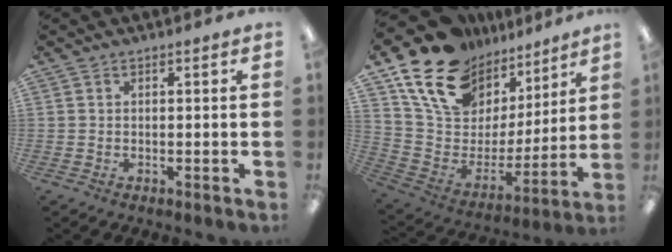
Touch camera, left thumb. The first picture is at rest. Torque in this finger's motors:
{"motor_torque": [0.90, 0.89, 1.37, -1.40, 0.33]}